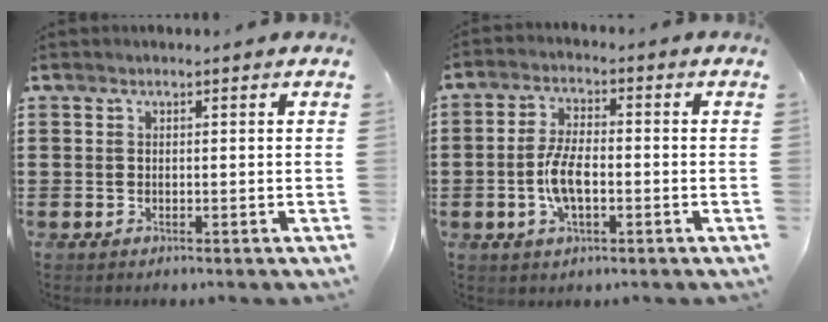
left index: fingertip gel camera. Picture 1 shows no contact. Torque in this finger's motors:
{"motor_torque": [1.55, 0.59, 0.57, 0.19]}